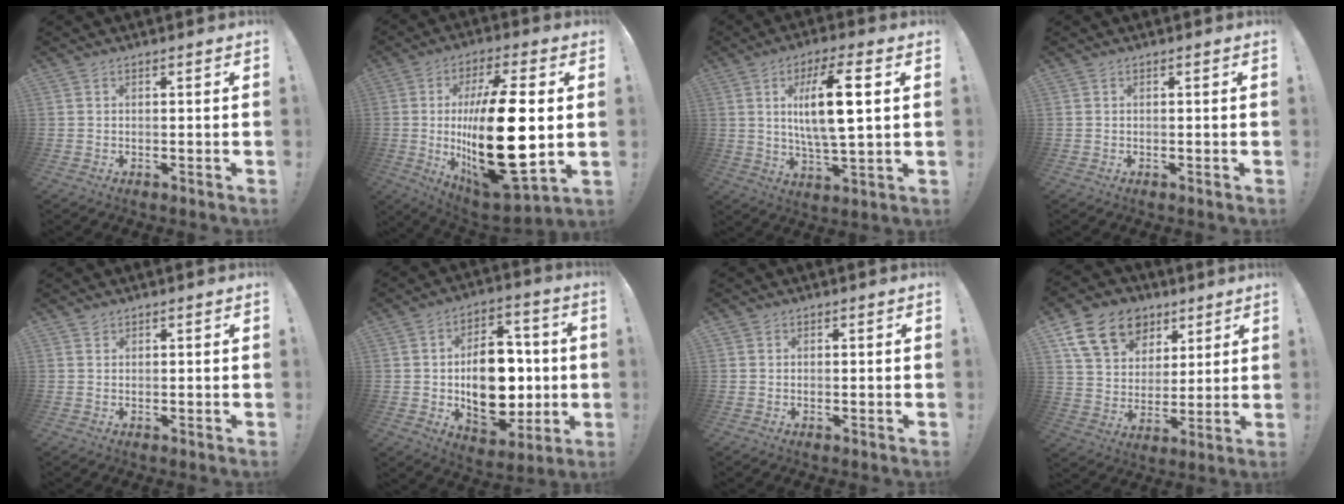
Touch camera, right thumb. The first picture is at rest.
{"total": 26.9, "force": [-0.7, 9.7, 25.0], "torque": [-0.463, -0.016, -0.013]}
{"total": 14.0, "force": [3.2, 3.4, 13.3], "torque": [-0.231, -0.008, 0.041]}
{"total": 0.0}
{"total": 0.8, "force": [0.7, 0.4, 0.0], "torque": [0.000, -0.002, 0.015]}
{"total": 18.5, "force": [-0.5, 12.5, 13.5], "torque": [-0.215, 0.003, -0.001]}
{"total": 0.7, "force": [0.4, 0.6, 0.0], "torque": [0.005, 0.000, 0.007]}
{"total": 16.5, "force": [8.9, 11.7, 7.4], "torque": [-0.117, -0.041, 0.172]}